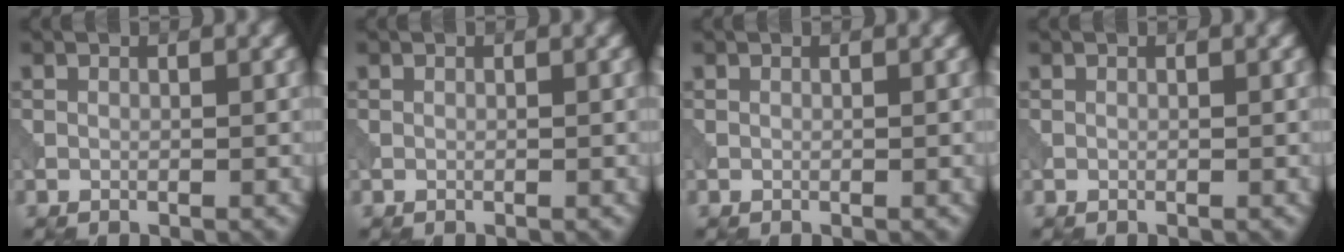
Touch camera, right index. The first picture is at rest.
{"total": 0.0}
{"total": 0.0}
{"total": 0.0}